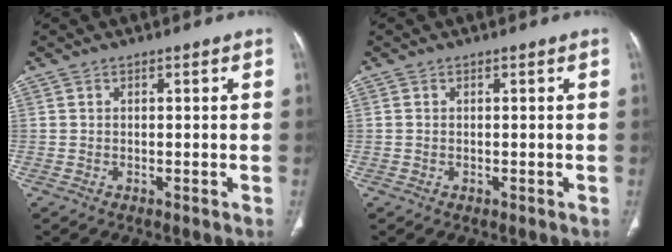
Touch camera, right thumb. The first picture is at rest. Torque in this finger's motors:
{"motor_torque": [-0.82, 0.00, -0.13, 0.07, 0.06]}